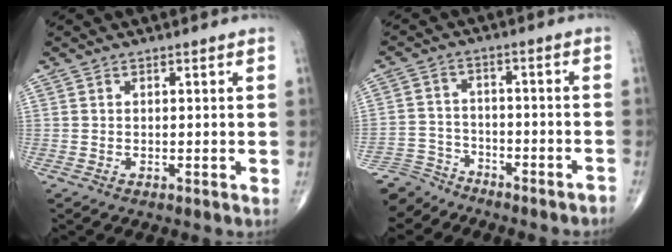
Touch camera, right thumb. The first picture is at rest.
{"total": 9.9, "force": [-9.3, 3.4, -0.1], "torque": [0.008, 0.053, -0.171]}